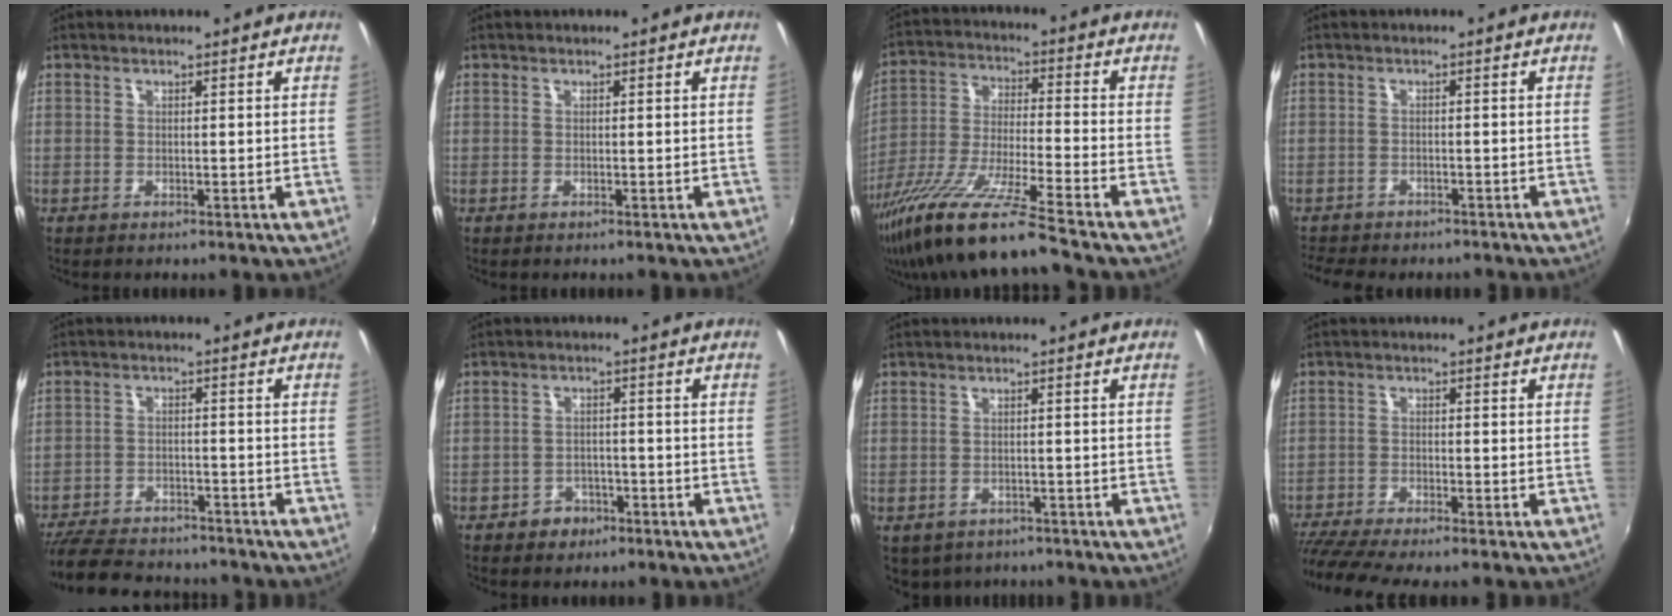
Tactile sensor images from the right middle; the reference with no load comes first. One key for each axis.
{"total": 0.0}
{"total": 17.0, "fx": -13.3, "fy": -0.5, "fz": 10.6, "tx": -0.208, "ty": -0.037, "tz": -0.247}
{"total": 6.7, "fx": -5.9, "fy": 2.3, "fz": 2.3, "tx": -0.063, "ty": -0.018, "tz": -0.090}
{"total": 16.3, "fx": -14.1, "fy": 5.3, "fz": 6.3, "tx": -0.149, "ty": -0.007, "tz": -0.208}
{"total": 4.2, "fx": -2.7, "fy": 3.2, "fz": 0.8, "tx": -0.028, "ty": 0.012, "tz": -0.034}
{"total": 5.7, "fx": -3.5, "fy": 3.7, "fz": 2.4, "tx": -0.057, "ty": -0.021, "tz": -0.040}
{"total": 8.7, "fx": -7.7, "fy": 0.0, "fz": 4.0, "tx": -0.106, "ty": -0.033, "tz": -0.134}